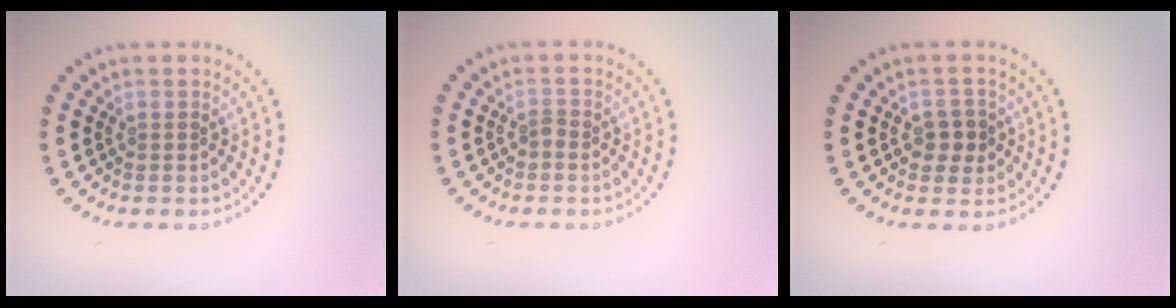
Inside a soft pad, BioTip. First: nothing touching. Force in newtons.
{"total": 0.7, "press": 0.5, "slide": 0.5}
{"total": 2.2, "press": 2.1, "slide": 0.4}